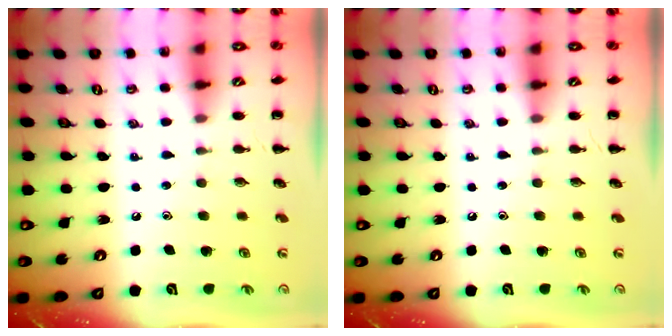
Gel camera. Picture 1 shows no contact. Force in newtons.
{"total": 0.0}